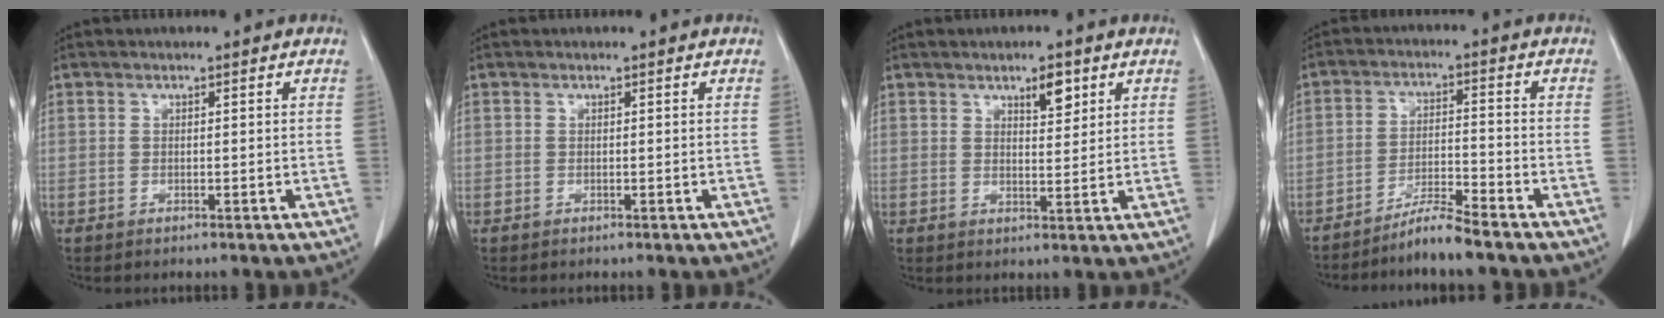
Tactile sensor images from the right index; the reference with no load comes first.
{"total": 0.0}
{"total": 3.7, "force": [2.2, 1.3, 2.7], "torque": [-0.042, -0.003, 0.036]}
{"total": 5.4, "force": [-4.7, -0.6, 2.5], "torque": [-0.044, -0.018, -0.089]}